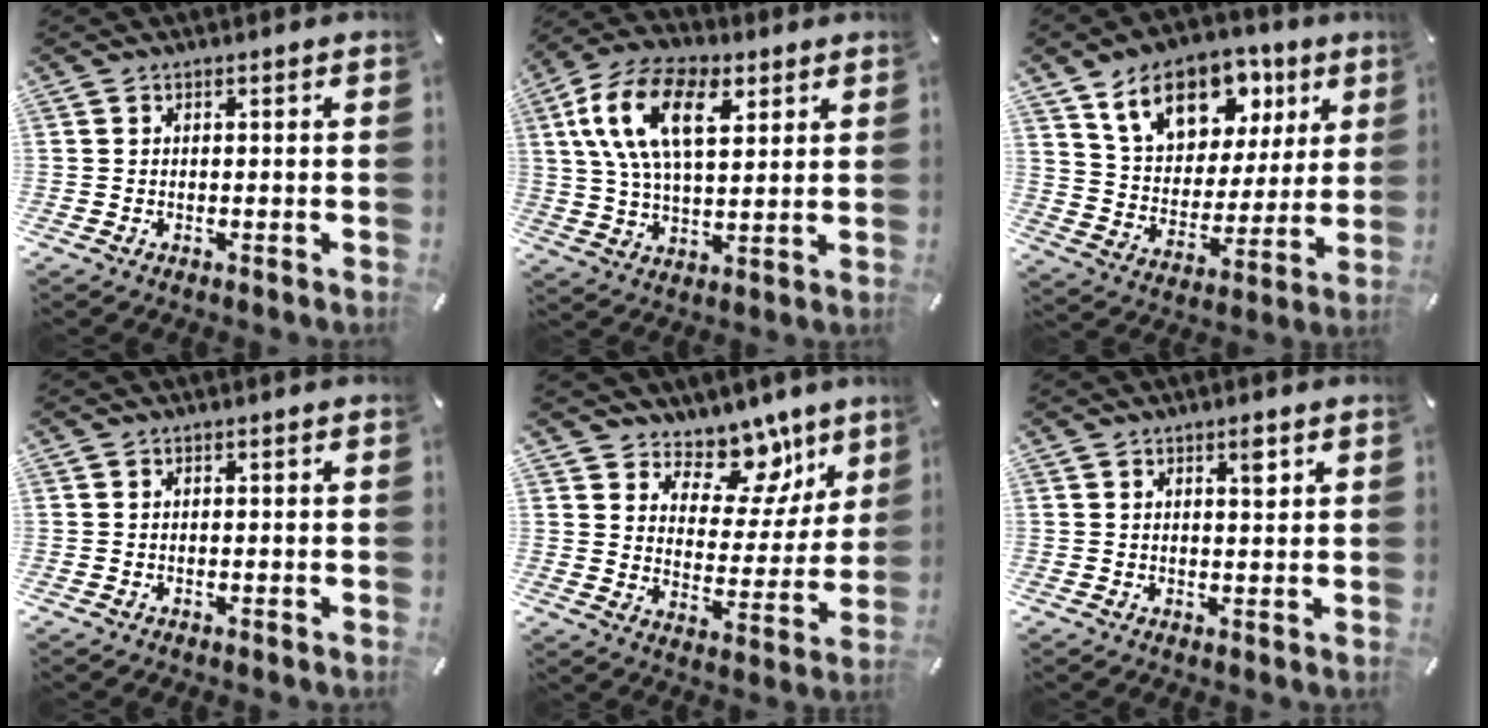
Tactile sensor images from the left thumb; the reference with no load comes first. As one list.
[{"total": 16.8, "force": [6.6, 9.2, 12.4], "torque": [-0.272, 0.002, 0.114]}, {"total": 16.8, "force": [9.4, 11.1, 8.2], "torque": [-0.140, -0.036, 0.170]}, {"total": 0.0}, {"total": 11.3, "force": [8.4, 7.2, 2.6], "torque": [-0.027, -0.085, 0.152]}, {"total": 3.0, "force": [1.5, 0.8, 2.4], "torque": [-0.035, -0.003, 0.021]}]